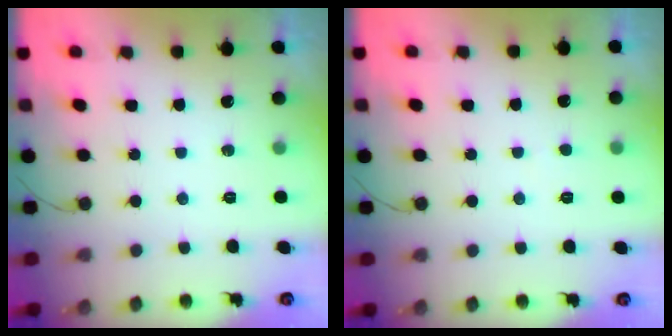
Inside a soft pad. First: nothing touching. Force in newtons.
{"total": 1.6, "press": 1.6, "slide": 0.2}